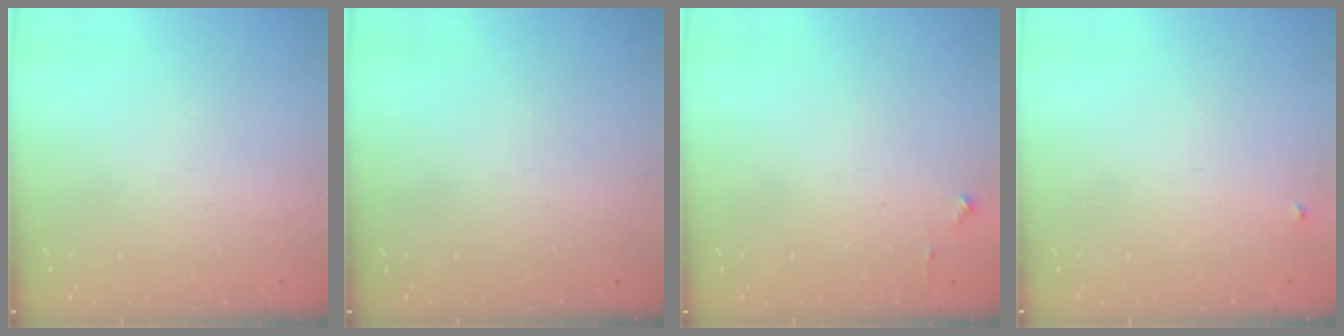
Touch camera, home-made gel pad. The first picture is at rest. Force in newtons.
{"total": 0.0}
{"total": 2.7, "press": 2.6, "slide": 0.4}
{"total": 3.0, "press": 3.0, "slide": 0.4}